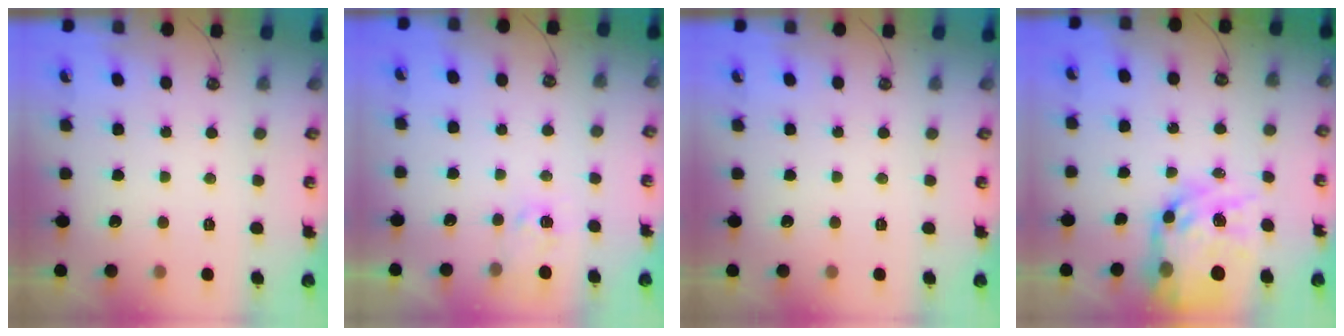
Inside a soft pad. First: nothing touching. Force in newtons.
{"total": 3.7, "press": 3.6, "slide": 0.3}
{"total": 0.0}
{"total": 19.2, "press": 19.2, "slide": 1.5}